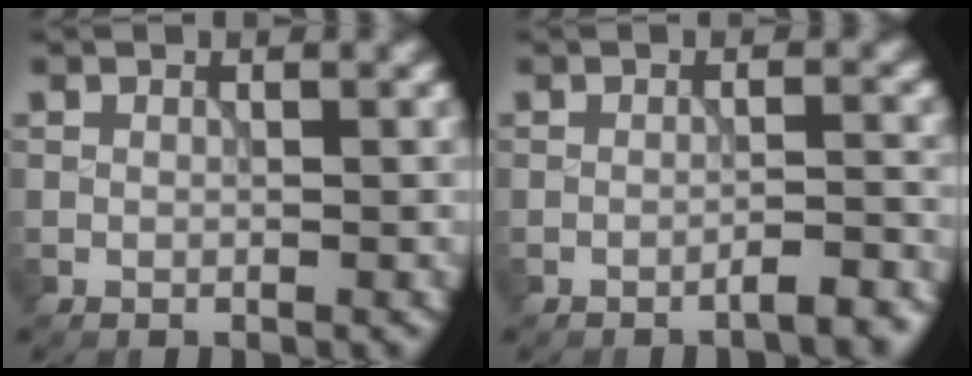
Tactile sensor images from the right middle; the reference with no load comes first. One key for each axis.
{"total": 2.9, "fx": -2.0, "fy": 0.6, "fz": 2.0, "tx": -0.019, "ty": 0.008, "tz": -0.037}